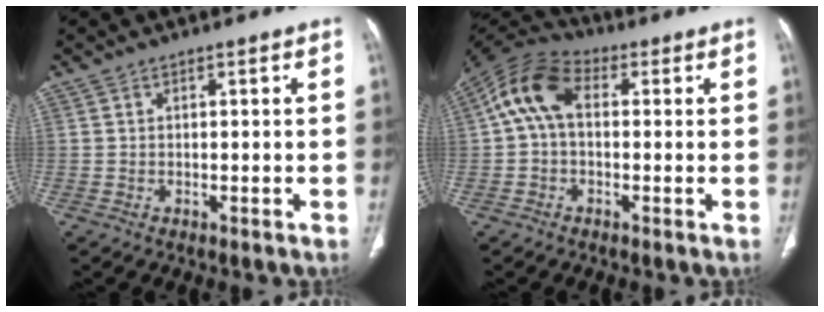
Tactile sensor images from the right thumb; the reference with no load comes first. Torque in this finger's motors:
{"motor_torque": [-0.88, 1.09, 0.38, -0.23, 0.14]}